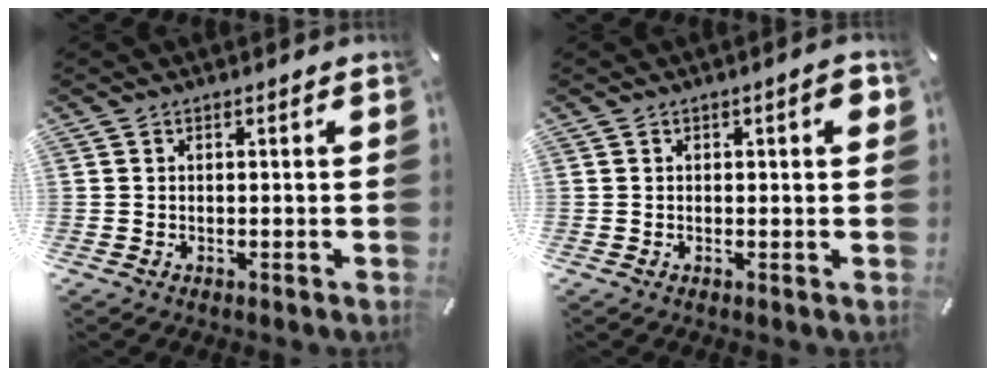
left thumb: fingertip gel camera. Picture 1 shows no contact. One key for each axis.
{"total": 2.9, "fx": 0.6, "fy": 1.0, "fz": 2.7, "tx": -0.036, "ty": 0.002, "tz": 0.004}